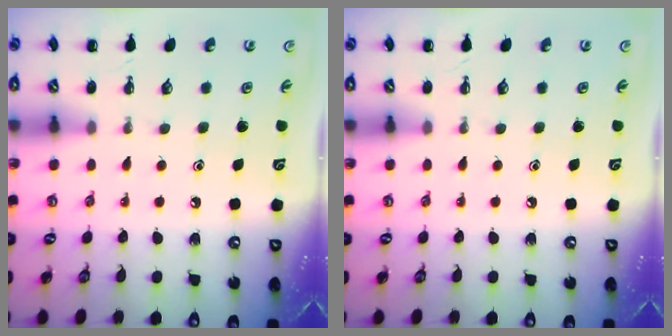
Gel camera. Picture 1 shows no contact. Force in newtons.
{"total": 0.0}